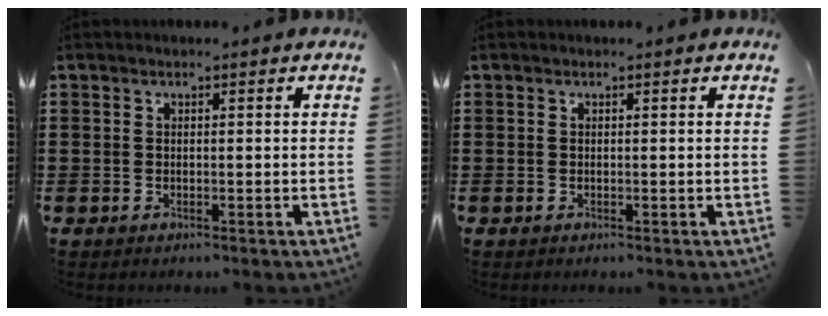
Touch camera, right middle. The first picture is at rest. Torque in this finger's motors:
{"motor_torque": [-0.05, -0.05, 0.00, 0.01]}